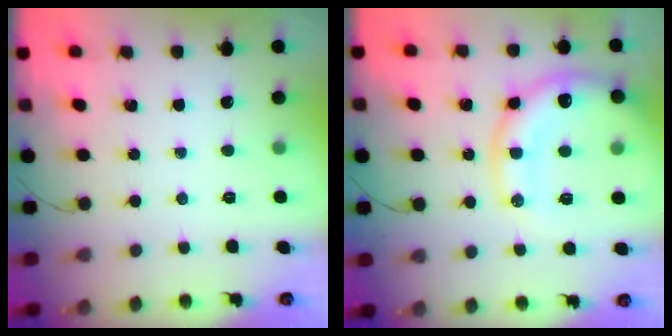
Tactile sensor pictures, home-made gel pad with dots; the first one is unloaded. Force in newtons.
{"total": 17.4, "press": 17.2, "slide": 2.8}